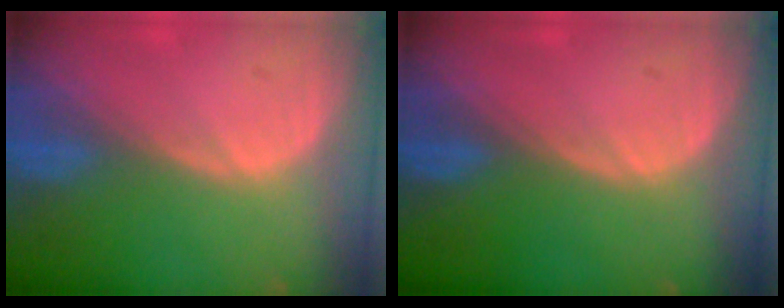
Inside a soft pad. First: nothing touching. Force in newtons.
{"total": 0.0}